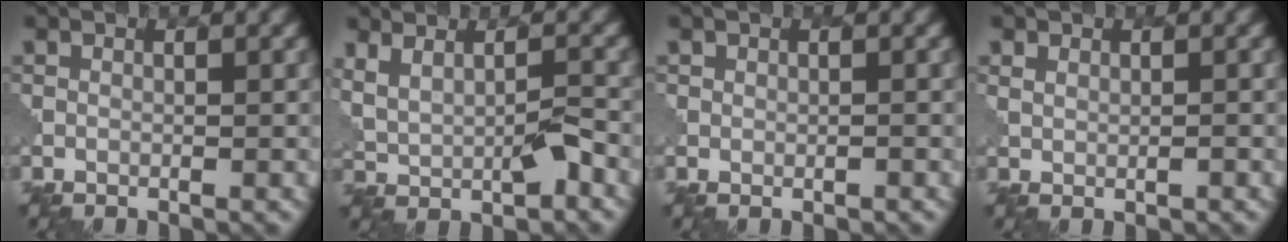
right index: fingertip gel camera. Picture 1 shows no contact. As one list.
[{"total": 3.5, "force": [0.7, 1.5, 3.1], "torque": [-0.071, -0.004, 0.019]}, {"total": 0.8, "force": [0.2, 0.7, 0.3], "torque": [0.000, -0.001, 0.003]}, {"total": 1.3, "force": [0.6, 1.0, 0.7], "torque": [-0.009, -0.001, 0.015]}]